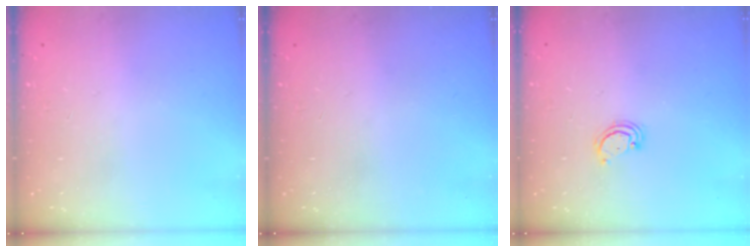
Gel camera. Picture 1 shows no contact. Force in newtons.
{"total": 0.0}
{"total": 2.6, "press": 2.6, "slide": 0.3}